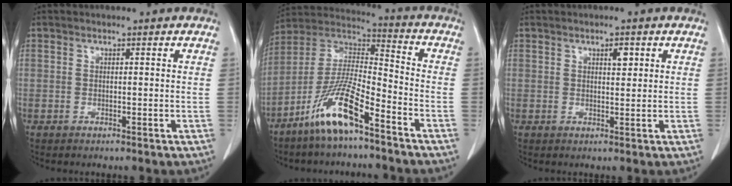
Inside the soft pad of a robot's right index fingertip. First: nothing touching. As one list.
[{"total": 12.9, "force": [-8.2, 1.8, 9.9], "torque": [-0.203, -0.007, -0.157]}, {"total": 1.9, "force": [0.9, 0.7, 1.6], "torque": [-0.025, -0.003, 0.014]}]